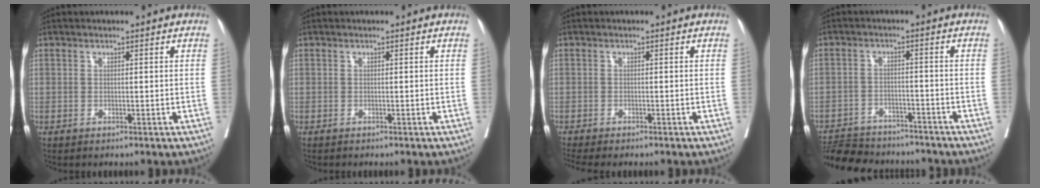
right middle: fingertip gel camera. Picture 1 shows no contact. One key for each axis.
{"total": 0.5, "fx": -0.5, "fy": 0.0, "fz": 0.2, "tx": 0.001, "ty": 0.002, "tz": -0.008}
{"total": 5.6, "fx": -4.9, "fy": 0.3, "fz": 2.7, "tx": -0.030, "ty": -0.005, "tz": -0.077}
{"total": 14.2, "fx": -13.1, "fy": 3.8, "fz": 4.1, "tx": -0.088, "ty": 0.005, "tz": -0.187}